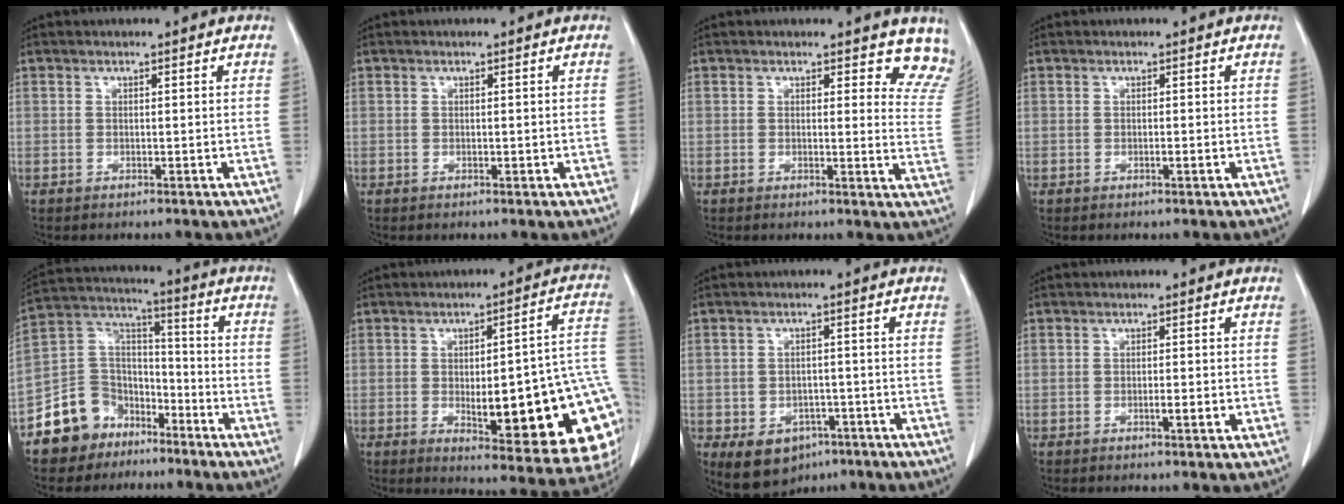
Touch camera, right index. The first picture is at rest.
{"total": 1.2, "force": [-0.3, 0.6, 1.0], "torque": [-0.014, 0.000, -0.003]}
{"total": 6.2, "force": [5.2, 2.6, 2.1], "torque": [0.004, -0.026, 0.021]}
{"total": 0.9, "force": [-0.3, 0.2, 0.8], "torque": [-0.015, 0.000, -0.005]}
{"total": 11.4, "force": [-7.4, 8.4, 2.0], "torque": [-0.044, 0.064, -0.135]}
{"total": 24.1, "force": [-4.6, 5.6, 23.0], "torque": [-0.202, 0.019, -0.040]}
{"total": 7.6, "force": [-4.0, 5.5, 3.3], "torque": [-0.054, 0.008, -0.047]}
{"total": 2.3, "force": [-0.7, 0.4, 2.1], "torque": [-0.035, -0.001, -0.011]}